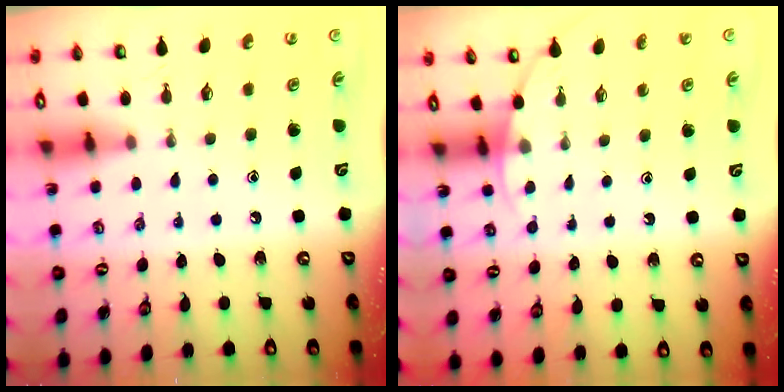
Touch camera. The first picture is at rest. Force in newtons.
{"total": 2.5, "press": 2.5, "slide": 0.1}